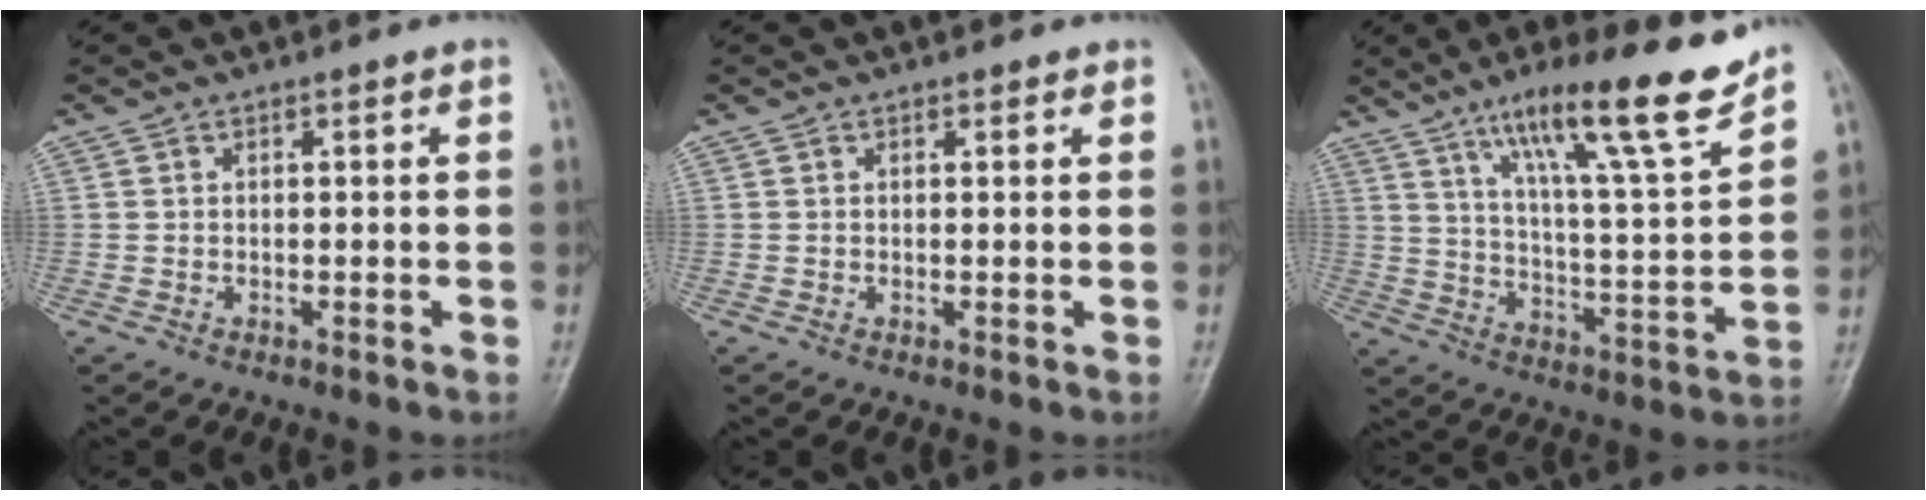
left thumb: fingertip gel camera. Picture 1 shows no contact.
{"total": 0.6, "force": [0.4, 0.4, 0.2], "torque": [-0.002, -0.003, 0.003]}
{"total": 18.4, "force": [13.0, 1.8, 12.9], "torque": [-0.185, -0.071, 0.210]}